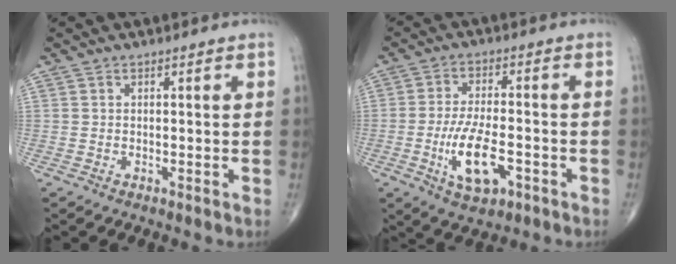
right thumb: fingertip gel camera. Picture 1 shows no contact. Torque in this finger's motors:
{"motor_torque": [1.38, -0.54, 0.53, 0.38, 0.13]}